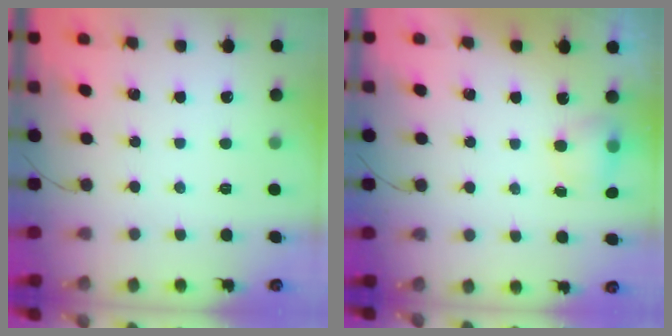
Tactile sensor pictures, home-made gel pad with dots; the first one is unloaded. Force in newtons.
{"total": 5.2, "press": 5.1, "slide": 1.1}